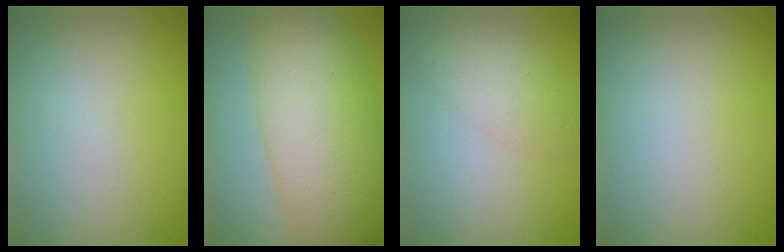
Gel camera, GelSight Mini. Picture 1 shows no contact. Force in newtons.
{"total": 10.1, "press": 10.1, "slide": 0.1}
{"total": 2.7, "press": 2.7, "slide": 0.2}
{"total": 0.0}